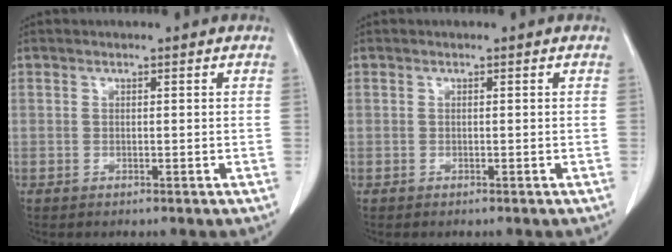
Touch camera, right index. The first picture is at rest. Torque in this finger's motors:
{"motor_torque": [-0.49, 0.01, -0.50, -0.21]}